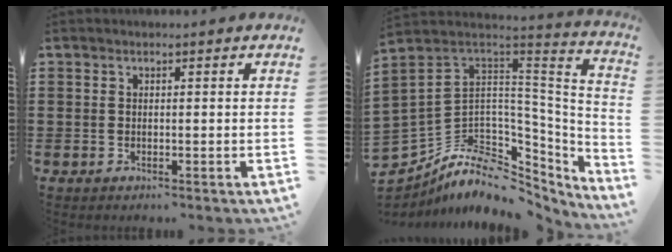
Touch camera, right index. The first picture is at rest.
{"total": 9.0, "force": [-3.7, 6.4, 5.2], "torque": [-0.132, -0.019, -0.062]}